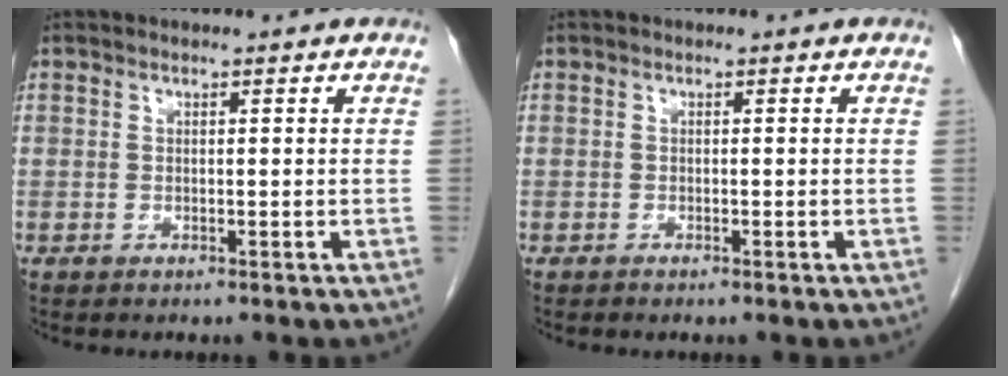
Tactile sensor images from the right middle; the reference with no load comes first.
{"total": 0.0}